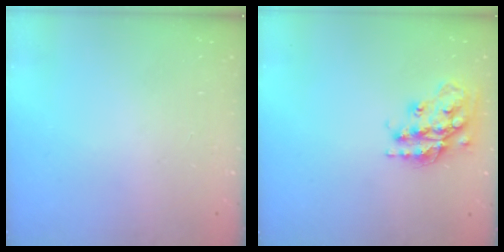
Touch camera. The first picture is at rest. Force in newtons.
{"total": 17.6, "press": 17.5, "slide": 1.3}